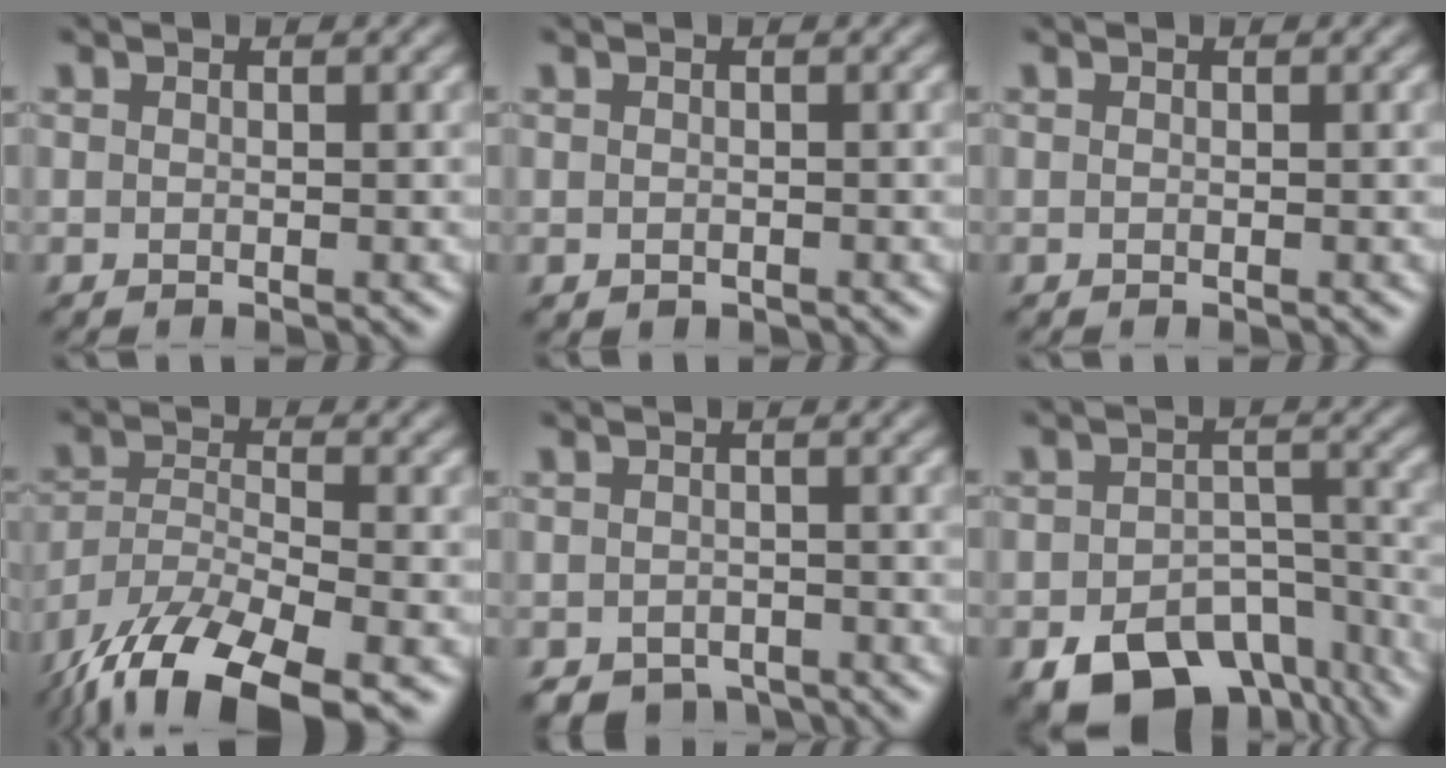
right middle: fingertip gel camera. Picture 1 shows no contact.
{"total": 0.0}
{"total": 0.0}
{"total": 12.9, "force": [-9.5, 3.7, 7.8], "torque": [-0.169, -0.018, -0.175]}
{"total": 1.9, "force": [-1.5, 1.1, 0.2], "torque": [-0.002, -0.008, -0.025]}
{"total": 10.3, "force": [-6.5, 5.9, 5.5], "torque": [-0.087, -0.026, -0.092]}